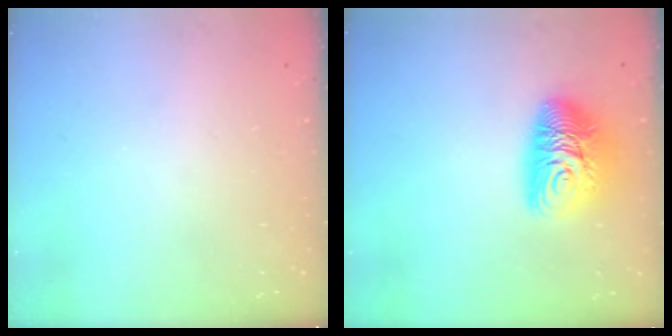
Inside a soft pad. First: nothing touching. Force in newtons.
{"total": 9.9, "press": 9.9, "slide": 0.9}